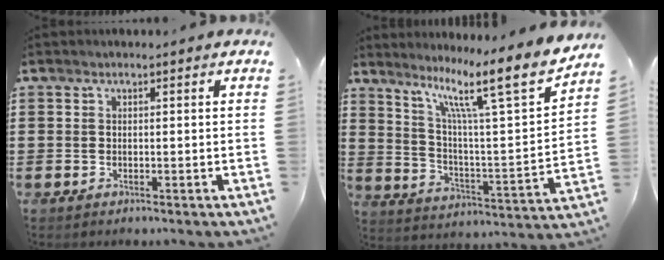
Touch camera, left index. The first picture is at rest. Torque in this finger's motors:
{"motor_torque": [1.13, -1.01, 0.96, 0.21]}